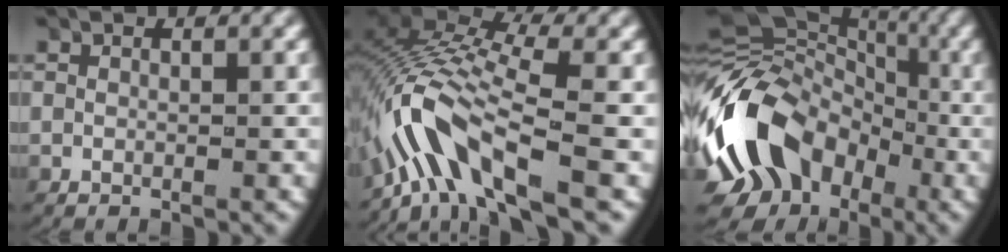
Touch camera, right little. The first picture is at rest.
{"total": 7.8, "force": [-1.4, 4.2, 6.4], "torque": [-0.146, -0.011, -0.027]}
{"total": 14.0, "force": [-1.6, 11.2, 8.1], "torque": [-0.173, -0.024, -0.022]}